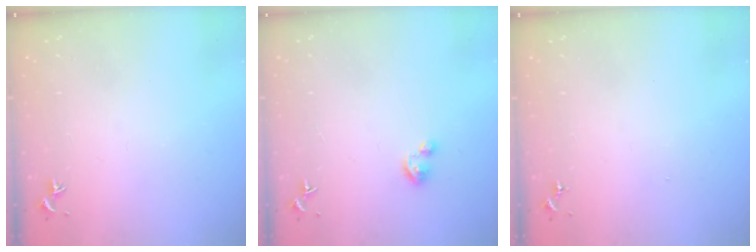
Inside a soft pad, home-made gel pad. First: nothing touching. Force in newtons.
{"total": 2.8, "press": 2.8, "slide": 0.2}
{"total": 0.0}